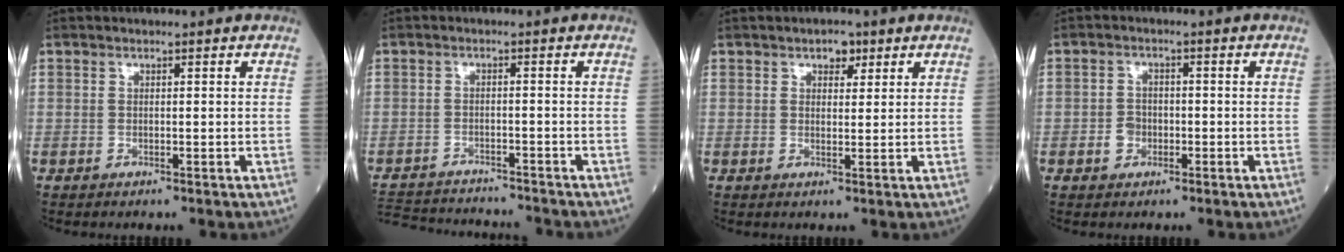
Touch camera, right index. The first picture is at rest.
{"total": 13.1, "force": [-12.5, 2.0, 3.6], "torque": [-0.078, 0.002, -0.180]}
{"total": 2.5, "force": [1.5, 1.4, 1.5], "torque": [-0.017, 0.004, 0.020]}
{"total": 2.6, "force": [-1.0, 2.1, 1.1], "torque": [-0.018, 0.005, -0.018]}